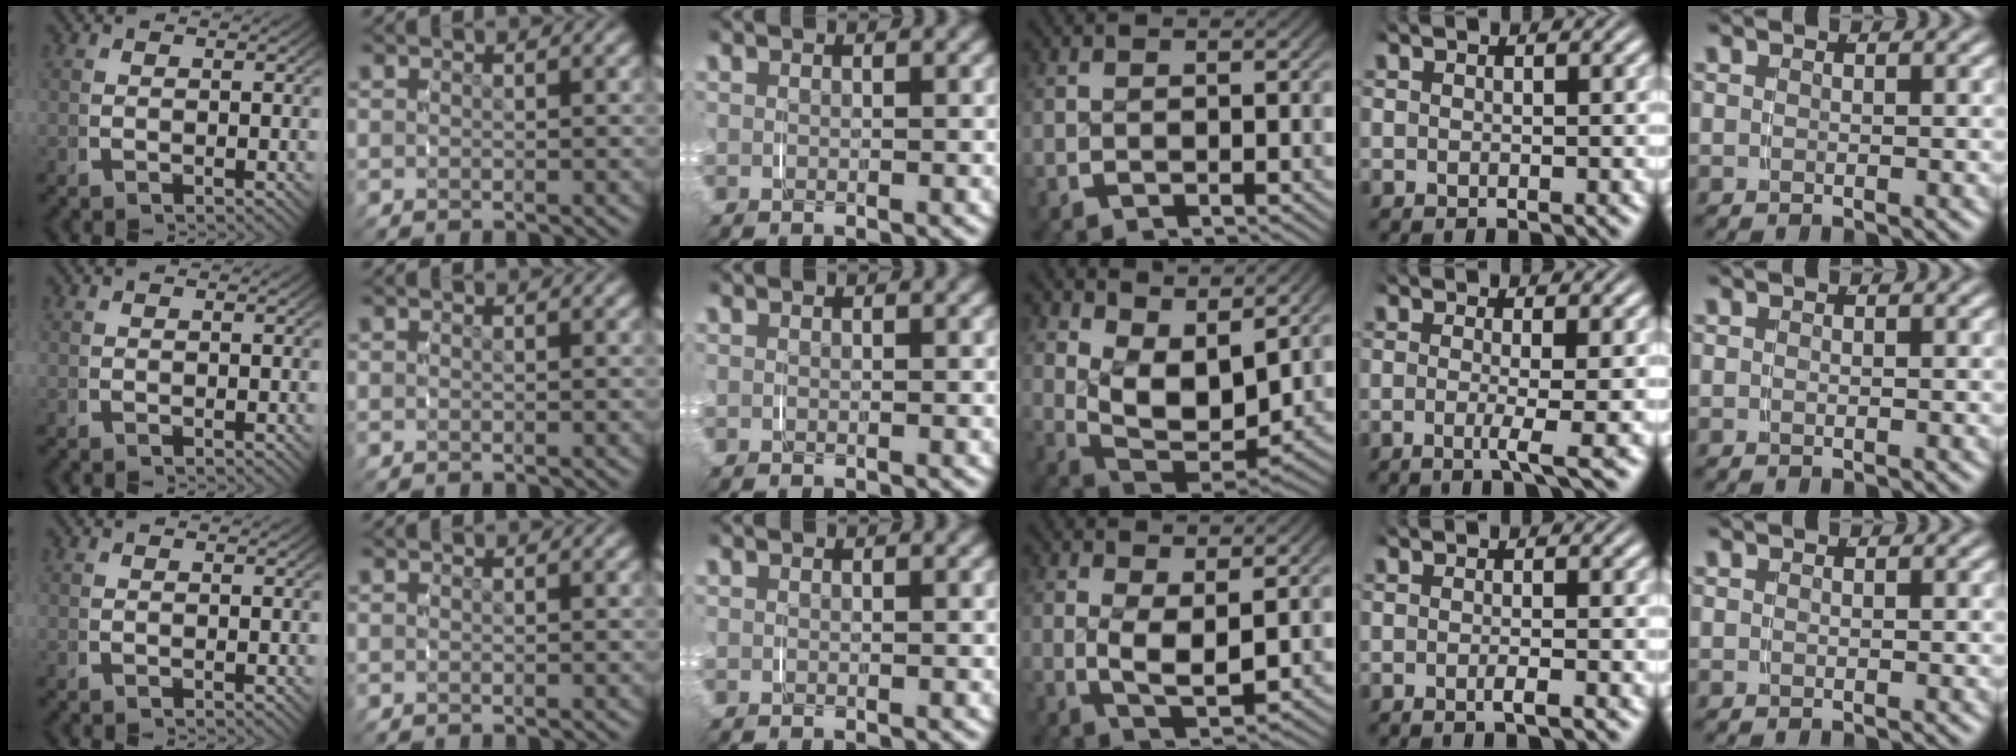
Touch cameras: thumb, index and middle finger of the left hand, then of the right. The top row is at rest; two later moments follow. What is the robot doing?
{"motion": "grasp_and_lifting", "object": "map"}